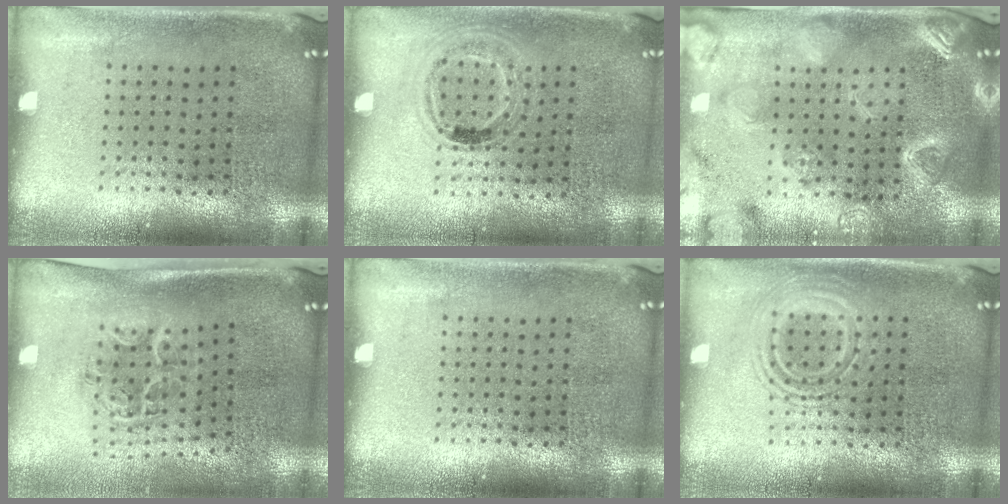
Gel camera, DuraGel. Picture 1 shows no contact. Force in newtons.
{"total": 1.1, "press": 0.9, "slide": 0.6}
{"total": 3.3, "press": 3.1, "slide": 1.0}
{"total": 1.1, "press": 1.1, "slide": 0.2}
{"total": 0.0}
{"total": 1.4, "press": 1.4, "slide": 0.2}